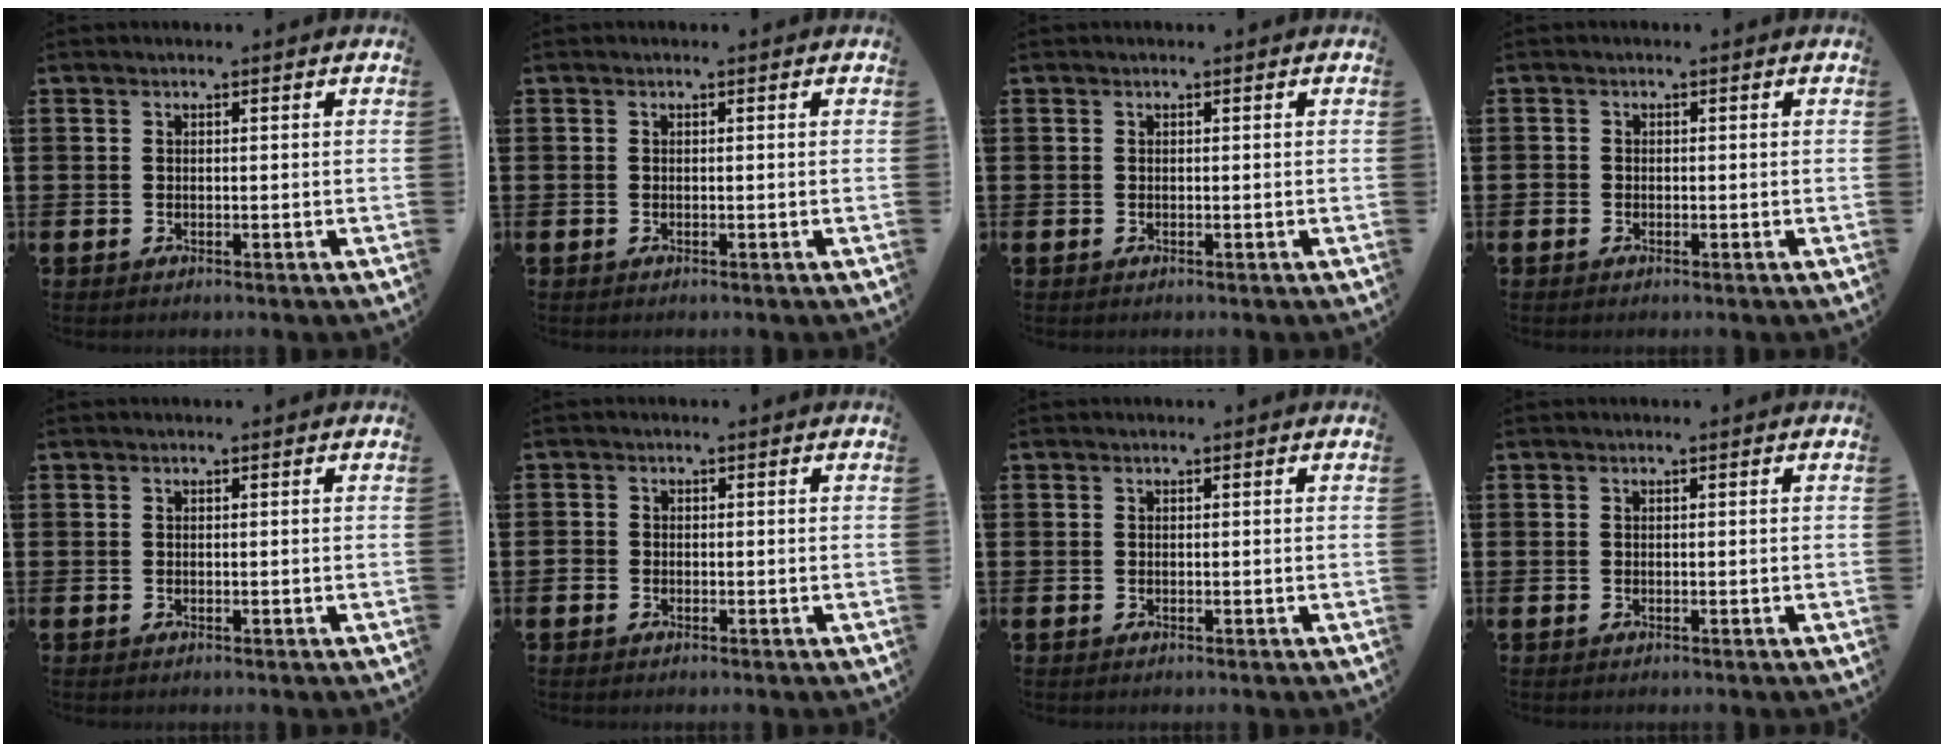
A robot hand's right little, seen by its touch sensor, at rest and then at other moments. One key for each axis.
{"total": 0.0}
{"total": 0.0}
{"total": 0.6, "fx": -0.4, "fy": 0.5, "fz": 0.1, "tx": -0.003, "ty": 0.004, "tz": -0.009}
{"total": 0.0}
{"total": 0.9, "fx": -0.5, "fy": 0.7, "fz": 0.2, "tx": 0.004, "ty": 0.000, "tz": -0.013}
{"total": 0.0}
{"total": 0.0}